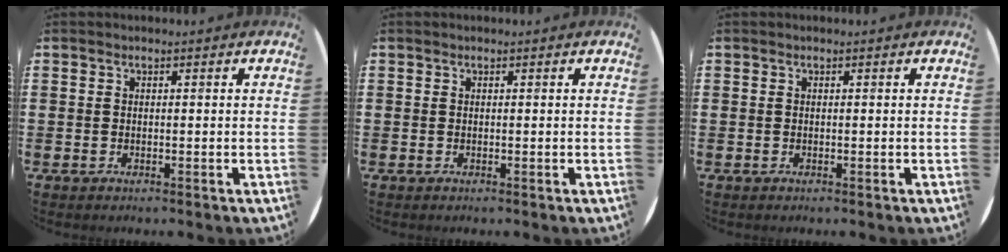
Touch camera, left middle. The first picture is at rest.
{"total": 0.0}
{"total": 0.0}